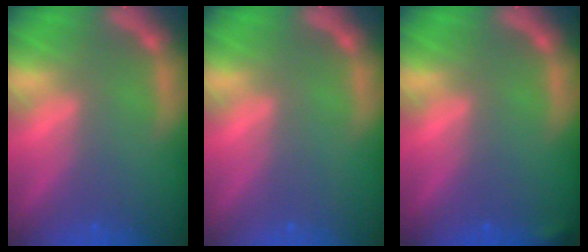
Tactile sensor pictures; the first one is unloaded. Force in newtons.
{"total": 0.0}
{"total": 0.9}